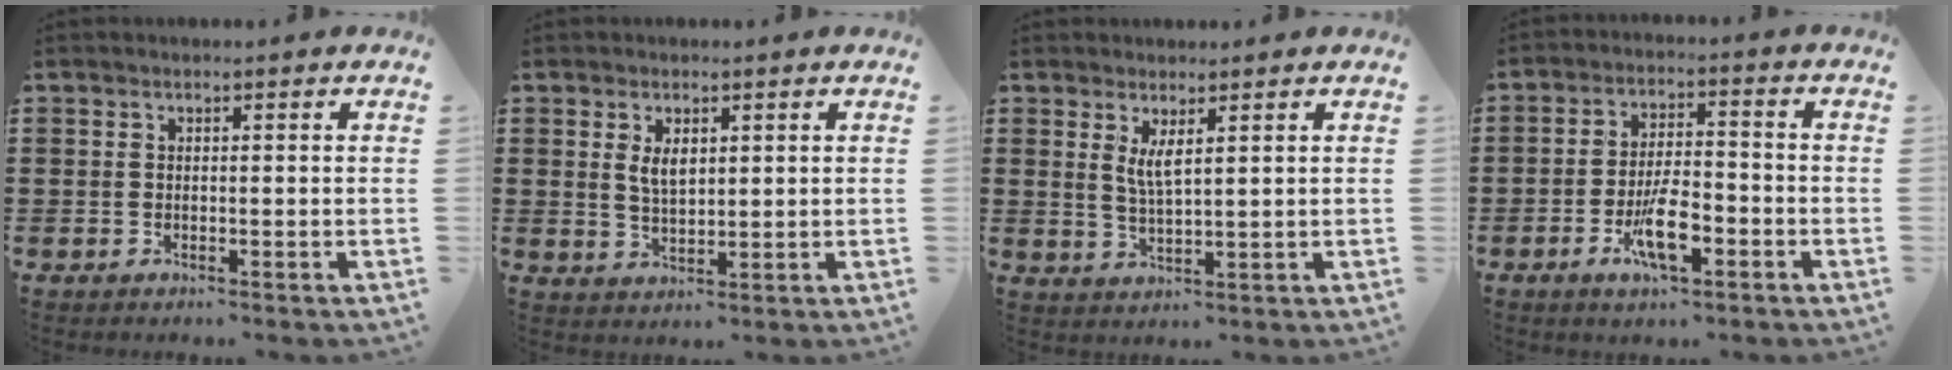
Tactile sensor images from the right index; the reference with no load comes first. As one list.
[{"total": 3.3, "force": [1.3, 1.6, 2.6], "torque": [-0.048, 0.002, 0.021]}, {"total": 3.2, "force": [1.5, 0.7, 2.7], "torque": [-0.058, 0.000, 0.027]}, {"total": 7.8, "force": [-3.4, 2.7, 6.5], "torque": [-0.130, -0.003, -0.061]}]